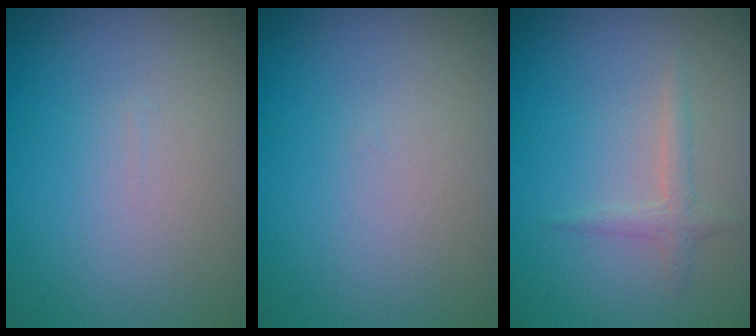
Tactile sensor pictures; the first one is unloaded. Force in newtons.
{"total": 0.0}
{"total": 1.3, "press": 1.3, "slide": 0.0}